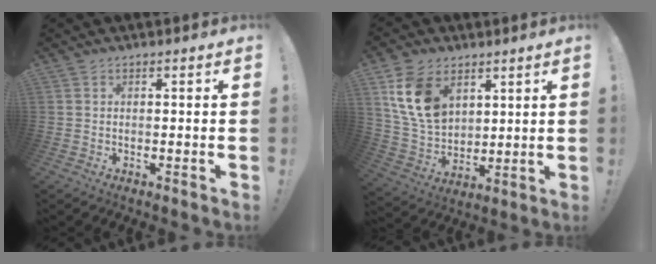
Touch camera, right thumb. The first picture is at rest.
{"total": 15.6, "force": [6.9, 10.8, 8.9], "torque": [-0.184, -0.025, 0.138]}